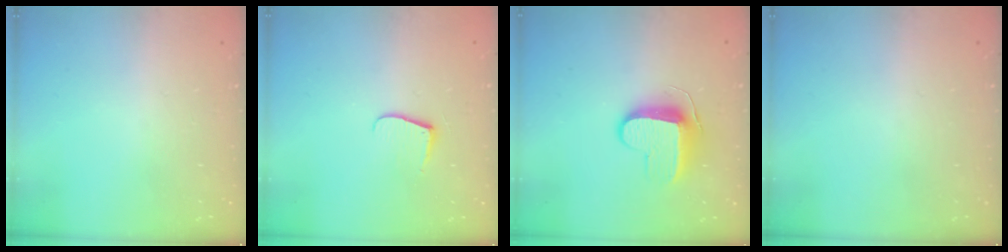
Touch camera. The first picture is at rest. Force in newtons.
{"total": 6.9, "press": 6.9, "slide": 0.7}
{"total": 10.0, "press": 10.0, "slide": 1.1}
{"total": 0.0}